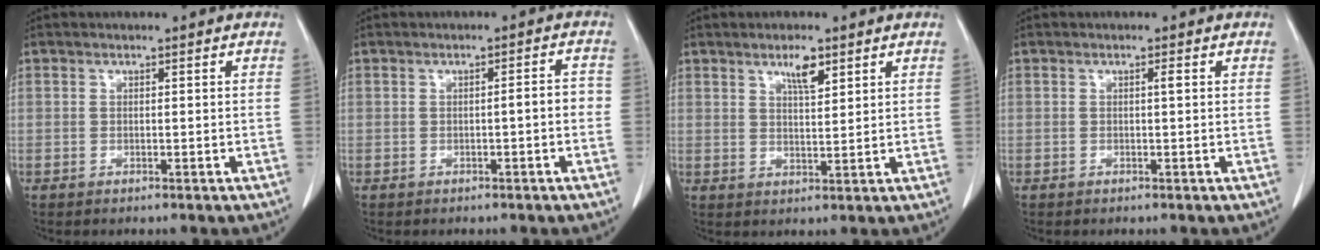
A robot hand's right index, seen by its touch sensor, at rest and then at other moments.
{"total": 2.2, "force": [-0.5, 0.4, 2.1], "torque": [-0.026, 0.004, -0.008]}
{"total": 3.9, "force": [2.5, 0.9, 2.9], "torque": [-0.052, -0.001, 0.043]}
{"total": 0.6, "force": [0.2, -0.1, 0.5], "torque": [-0.007, 0.001, 0.005]}